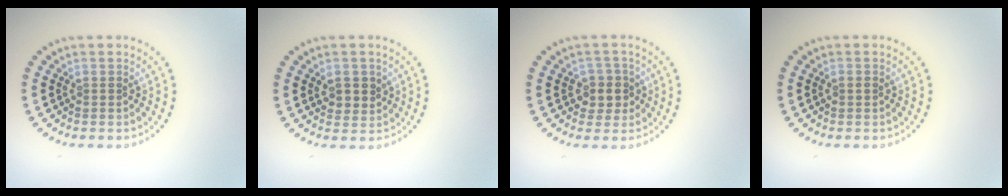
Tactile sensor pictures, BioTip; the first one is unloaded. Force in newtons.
{"total": 2.3, "press": 2.2, "slide": 0.7}
{"total": 2.3, "press": 2.1, "slide": 1.1}
{"total": 0.8, "press": 0.8, "slide": 0.1}